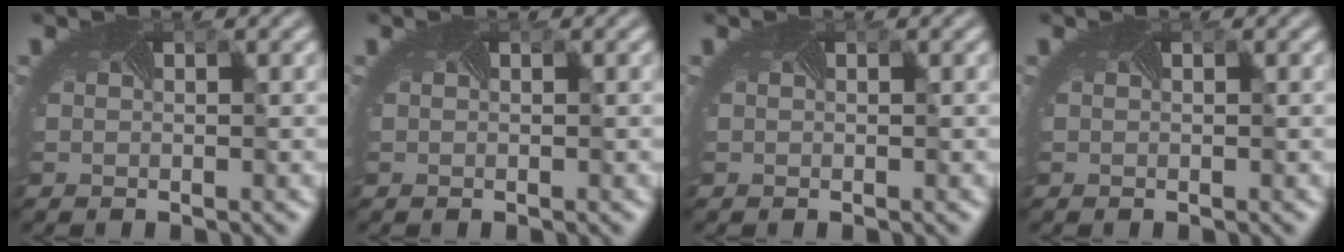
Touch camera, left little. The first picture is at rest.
{"total": 0.0}
{"total": 0.0}
{"total": 0.0}